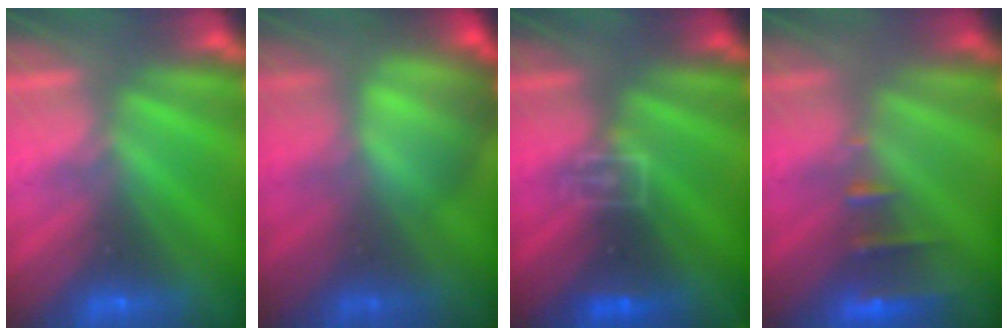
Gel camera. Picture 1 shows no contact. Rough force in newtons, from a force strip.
{"total": 7.6}
{"total": 2.9}
{"total": 2.4}